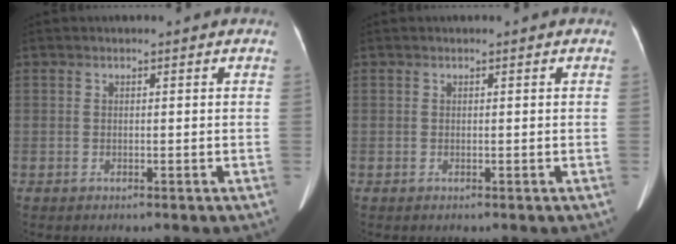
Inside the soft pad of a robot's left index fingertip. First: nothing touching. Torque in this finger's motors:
{"motor_torque": [0.01, 0.04, 0.01, 0.01]}